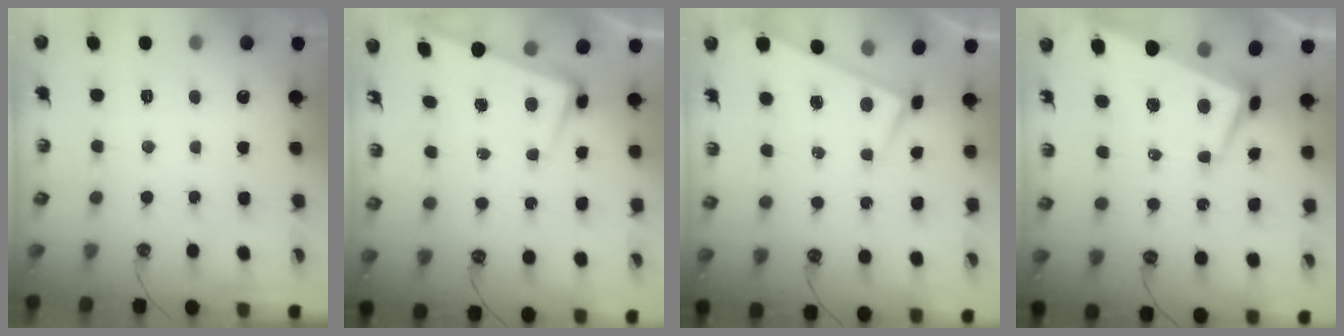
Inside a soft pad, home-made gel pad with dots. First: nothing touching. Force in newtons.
{"total": 2.9, "press": 2.8, "slide": 0.9}
{"total": 0.0}
{"total": 1.7, "press": 1.1, "slide": 1.3}